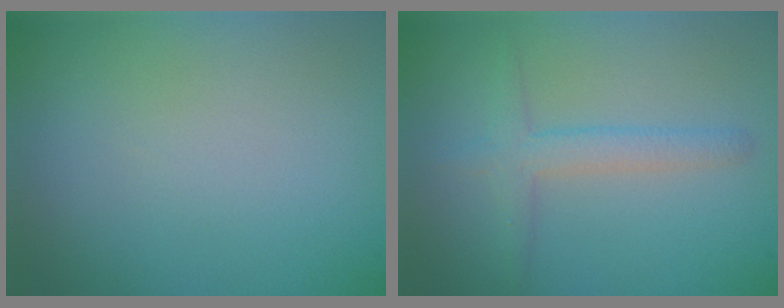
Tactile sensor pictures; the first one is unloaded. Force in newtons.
{"total": 2.4, "press": 2.4, "slide": 0.1}